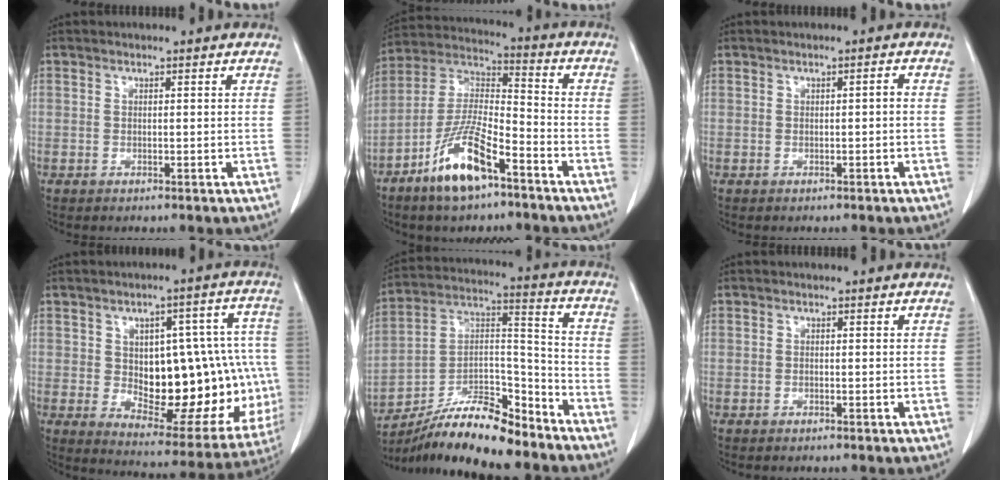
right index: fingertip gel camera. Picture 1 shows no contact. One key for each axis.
{"total": 12.7, "fx": -7.7, "fy": 3.2, "fz": 9.7, "tx": -0.202, "ty": -0.007, "tz": -0.143}
{"total": 0.7, "fx": -0.2, "fy": 0.1, "fz": 0.6, "tx": -0.011, "ty": 0.002, "tz": -0.003}
{"total": 23.3, "fx": -1.1, "fy": 10.3, "fz": 20.9, "tx": -0.227, "ty": 0.031, "tz": 0.019}
{"total": 15.8, "fx": -13.8, "fy": 3.1, "fz": 7.1, "tx": -0.121, "ty": 0.031, "tz": -0.241}
{"total": 0.0}